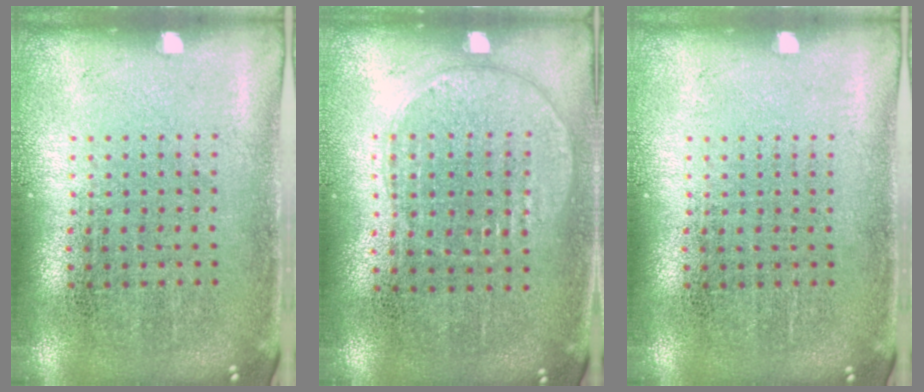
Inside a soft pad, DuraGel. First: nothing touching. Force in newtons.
{"total": 0.9, "press": 0.8, "slide": 0.4}
{"total": 0.0}